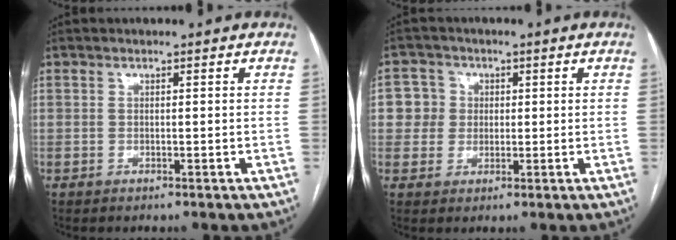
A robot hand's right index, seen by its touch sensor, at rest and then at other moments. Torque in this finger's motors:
{"motor_torque": [0.02, 0.06, 0.03, 0.02]}